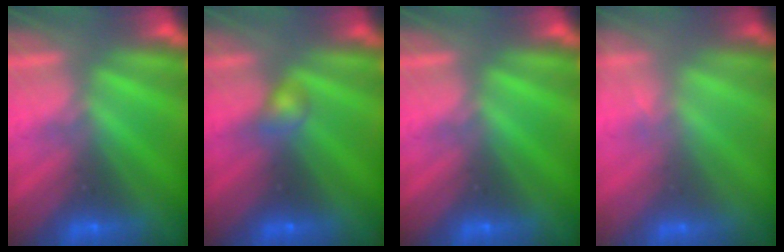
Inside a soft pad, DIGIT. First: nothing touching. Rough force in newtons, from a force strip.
{"total": 2.2}
{"total": 0.0}
{"total": 1.6}